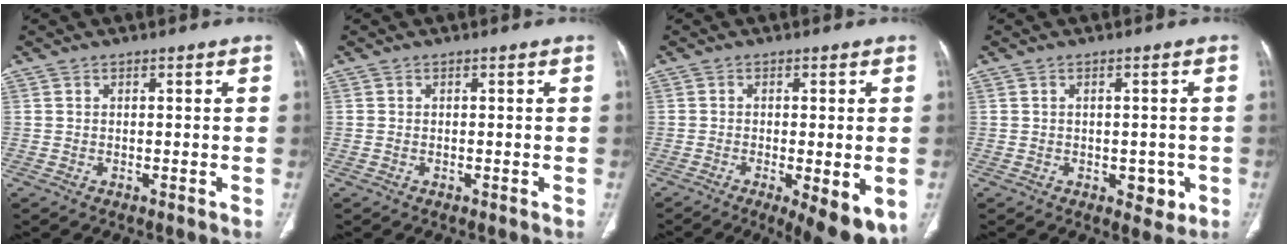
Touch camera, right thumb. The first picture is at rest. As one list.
[{"total": 0.0}, {"total": 10.9, "force": [-4.4, 3.1, 9.5], "torque": [-0.127, -0.015, -0.061]}, {"total": 3.7, "force": [-1.0, 2.4, 2.7], "torque": [-0.015, 0.002, -0.006]}]